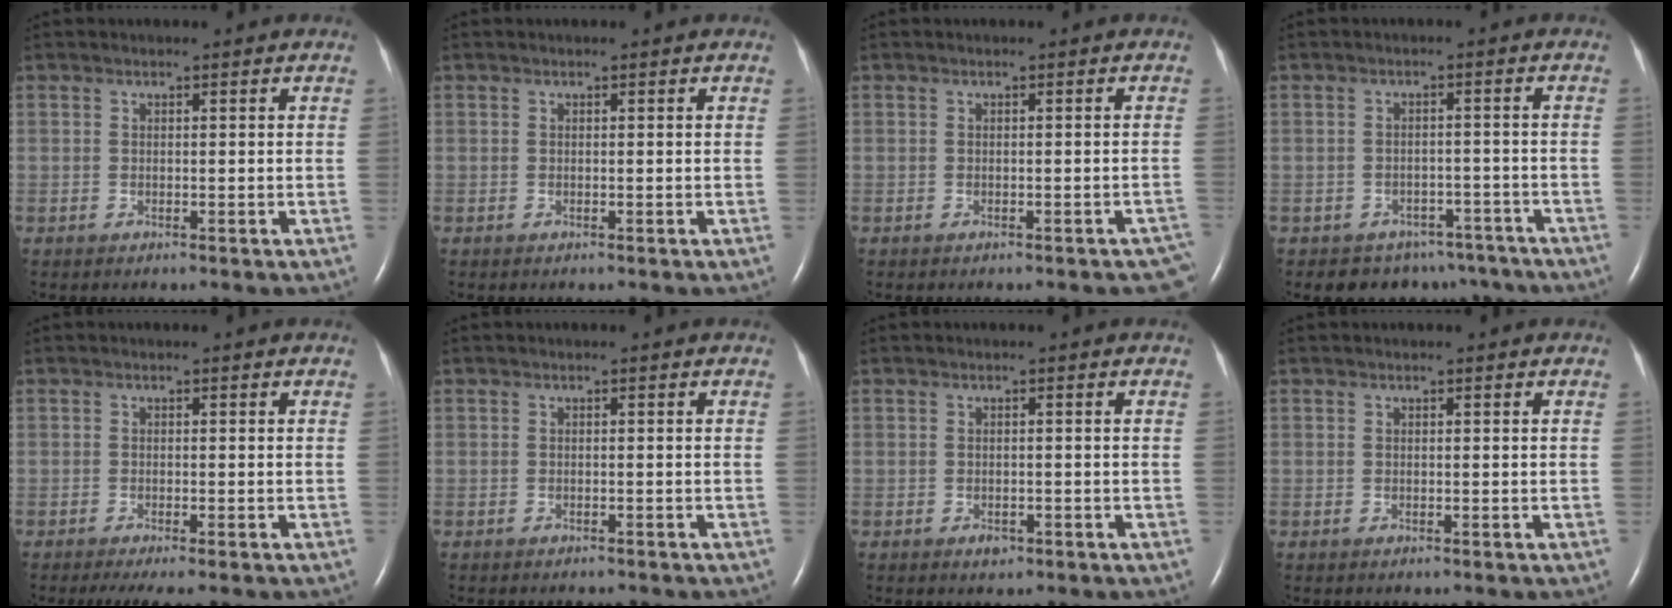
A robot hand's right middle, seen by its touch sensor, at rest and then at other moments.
{"total": 0.0}
{"total": 3.8, "force": [-3.1, 1.2, 1.7], "torque": [-0.004, -0.003, -0.032]}
{"total": 8.0, "force": [-6.2, 5.0, 0.6], "torque": [0.000, 0.023, -0.066]}
{"total": 3.7, "force": [-2.7, 0.3, 2.5], "torque": [-0.041, -0.012, -0.040]}
{"total": 2.3, "force": [-2.0, 0.7, 0.8], "torque": [-0.016, -0.005, -0.019]}
{"total": 1.3, "force": [-0.7, 0.8, 0.6], "torque": [-0.010, 0.001, -0.006]}
{"total": 0.0}